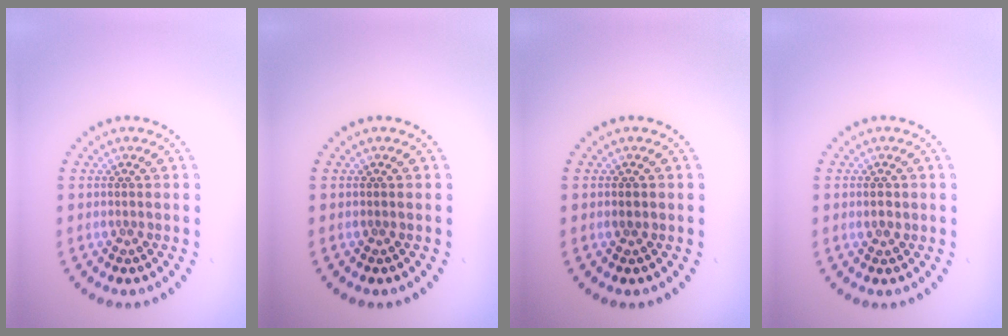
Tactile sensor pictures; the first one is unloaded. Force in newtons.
{"total": 0.0}
{"total": 0.8, "press": 0.8, "slide": 0.0}
{"total": 1.1, "press": 1.1, "slide": 0.2}